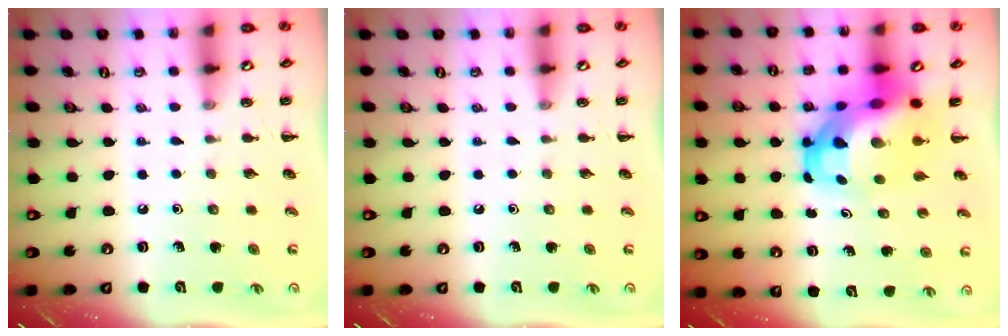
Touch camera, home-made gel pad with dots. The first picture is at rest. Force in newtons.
{"total": 0.0}
{"total": 13.6, "press": 13.2, "slide": 3.4}